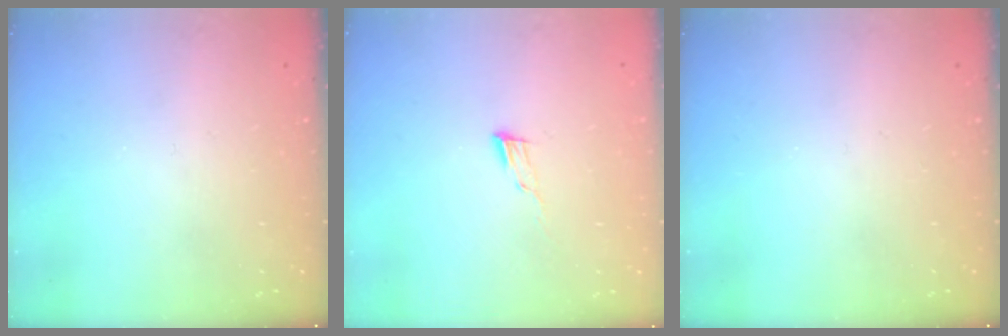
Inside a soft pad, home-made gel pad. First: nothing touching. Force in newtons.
{"total": 4.6, "press": 4.6, "slide": 0.4}
{"total": 0.0}